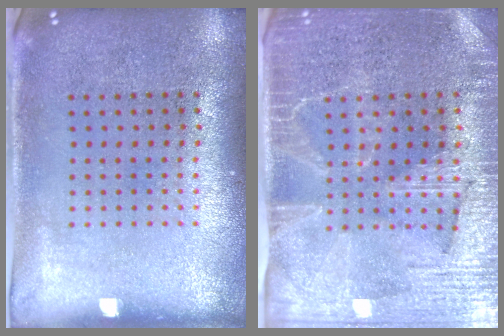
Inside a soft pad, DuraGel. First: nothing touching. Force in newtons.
{"total": 4.1, "press": 3.7, "slide": 1.7}